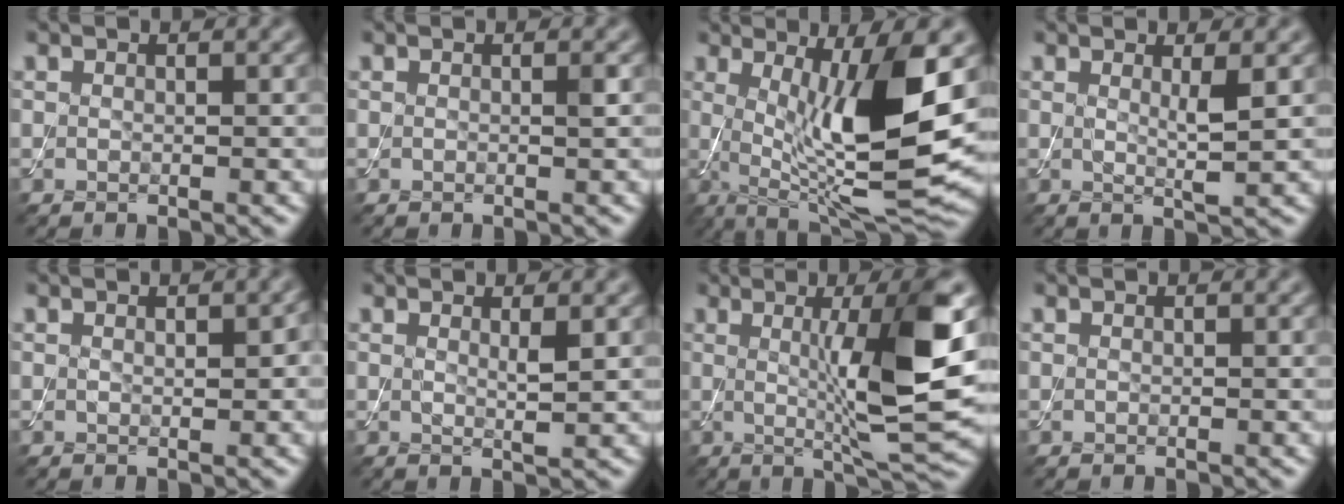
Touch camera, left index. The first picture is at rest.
{"total": 0.5, "force": [0.1, -0.1, 0.5], "torque": [-0.008, 0.000, 0.000]}
{"total": 12.1, "force": [1.1, 2.9, 11.7], "torque": [-0.184, -0.015, 0.028]}
{"total": 2.0, "force": [0.6, 0.3, 1.8], "torque": [-0.031, -0.009, 0.009]}
{"total": 1.4, "force": [0.3, 0.6, 1.3], "torque": [-0.015, -0.001, 0.005]}
{"total": 1.3, "force": [0.6, 0.1, 1.1], "torque": [-0.020, -0.007, 0.008]}
{"total": 10.0, "force": [0.8, 1.6, 9.8], "torque": [-0.135, -0.006, 0.021]}
{"total": 0.0}